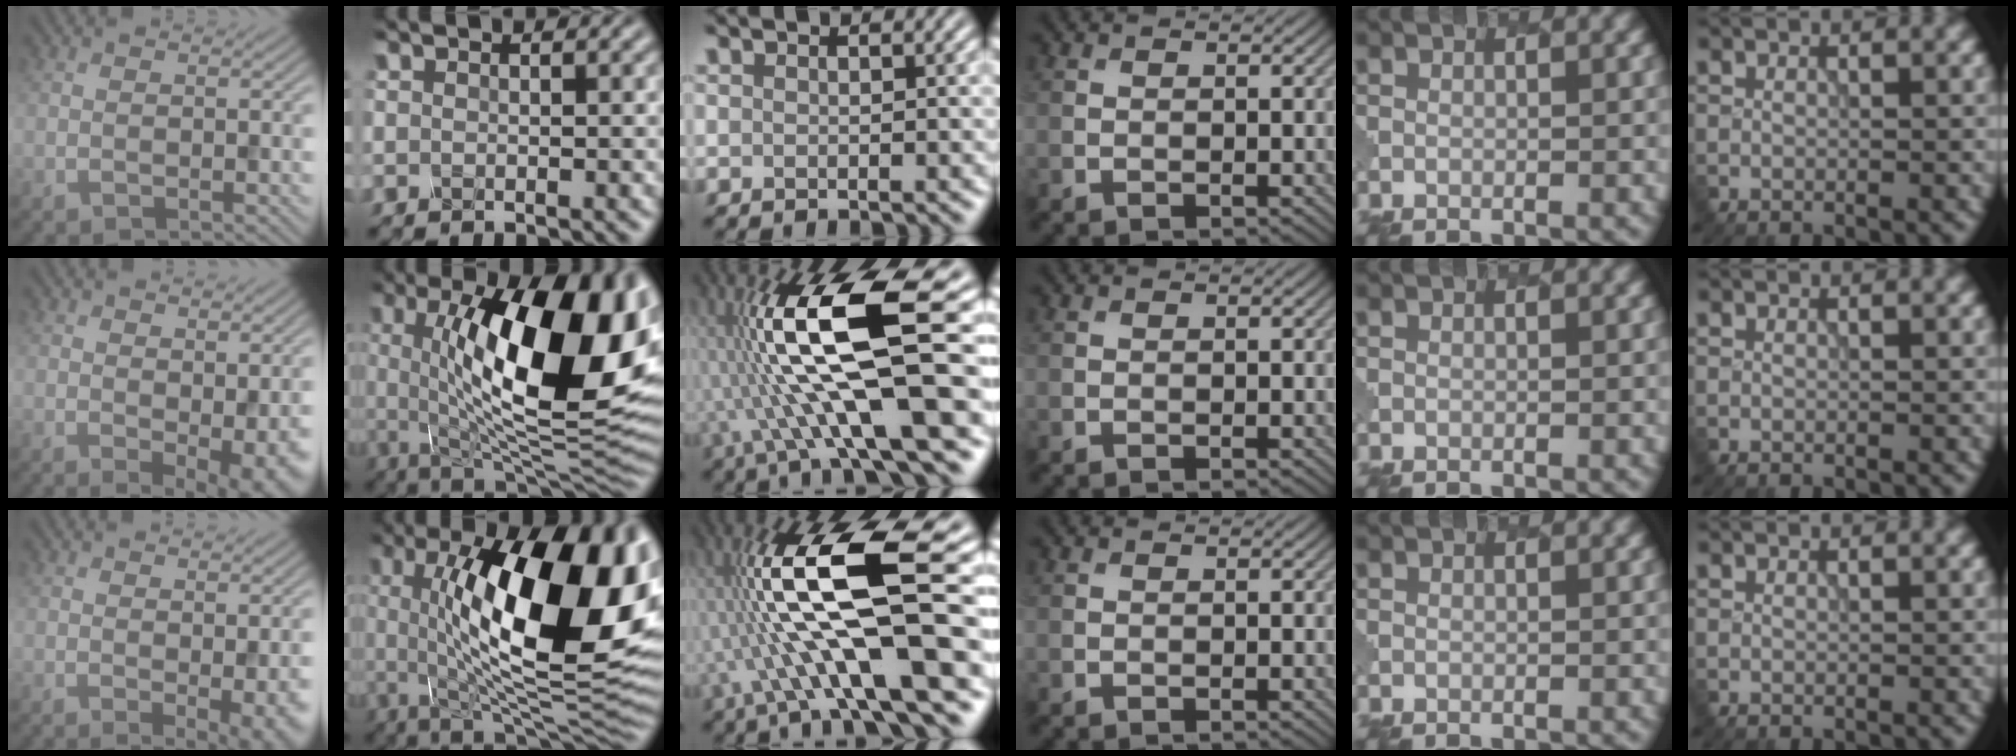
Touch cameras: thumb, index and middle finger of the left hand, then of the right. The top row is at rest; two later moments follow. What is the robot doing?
{"motion": "pour", "object": "mug"}